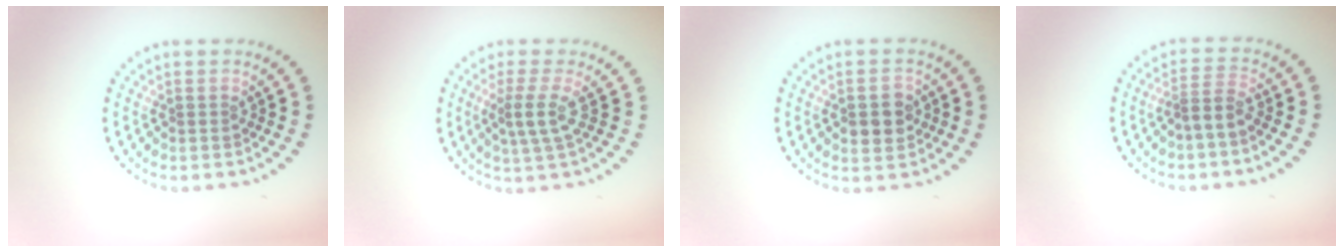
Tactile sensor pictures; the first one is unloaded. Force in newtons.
{"total": 2.5, "press": 1.9, "slide": 1.6}
{"total": 3.1, "press": 3.1, "slide": 0.1}
{"total": 1.9, "press": 1.2, "slide": 1.4}